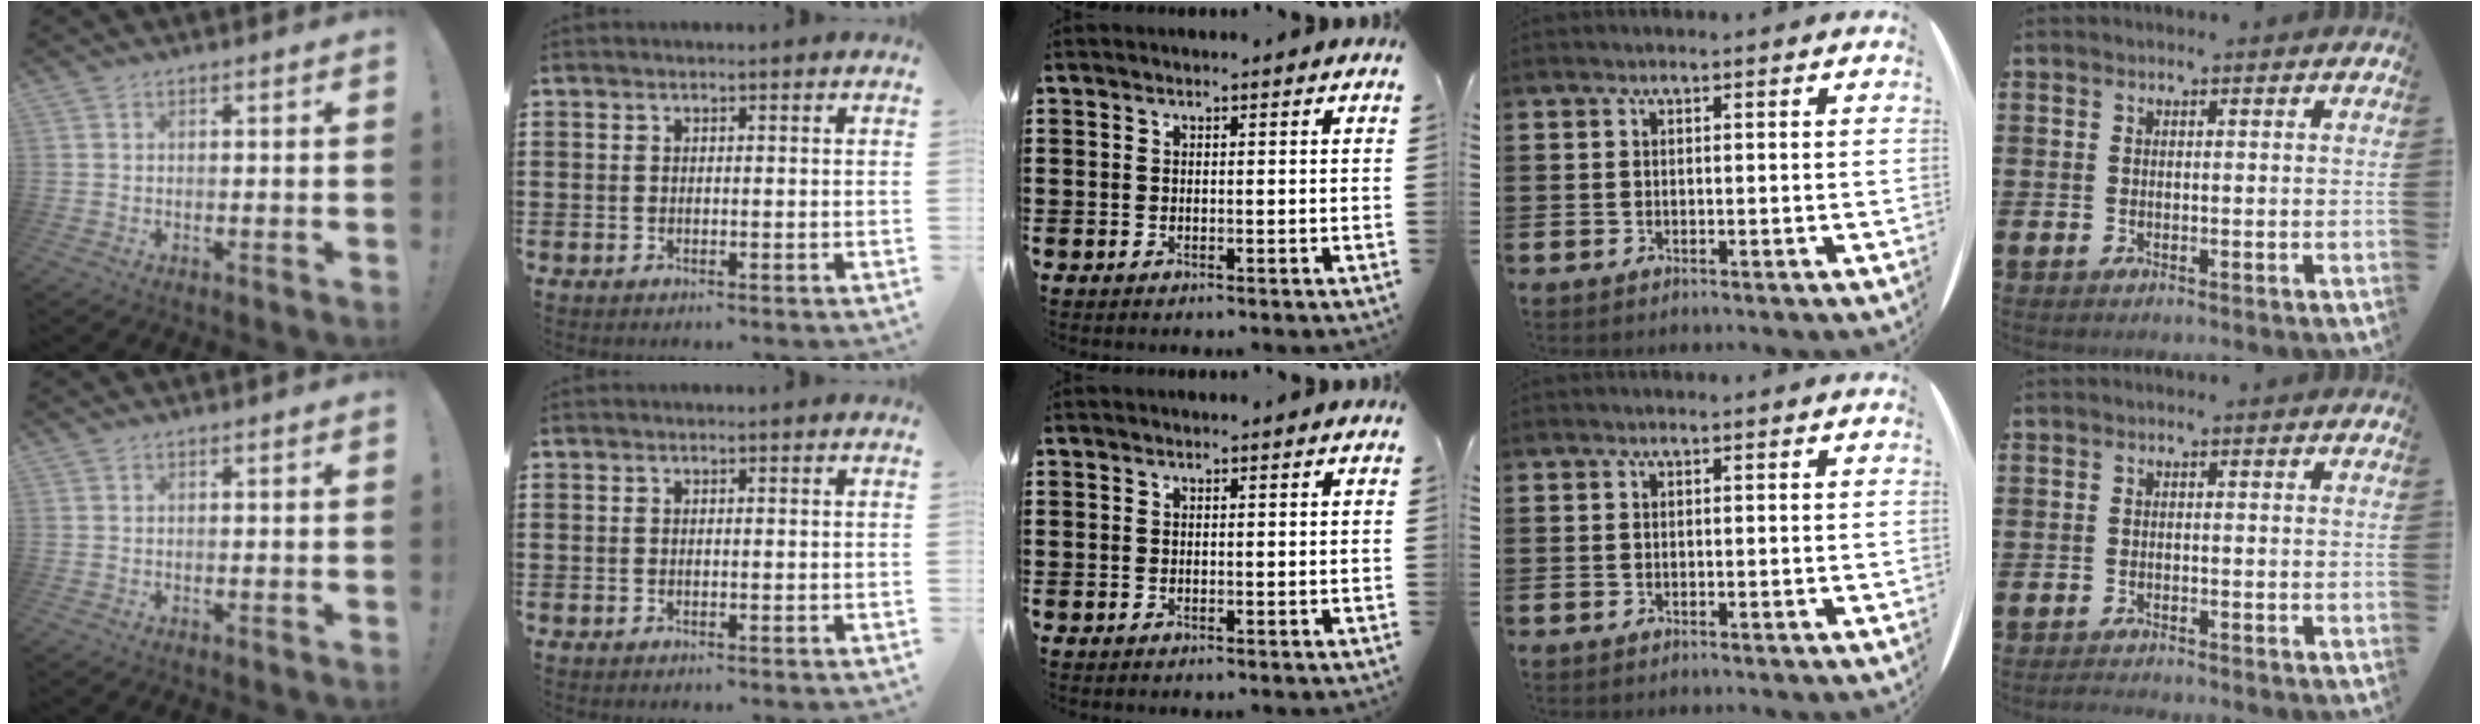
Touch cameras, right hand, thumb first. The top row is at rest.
{"little": {"total": 1.0, "force": [-1.0, -0.1, 0.1], "torque": [-0.004, 0.000, -0.020]}}